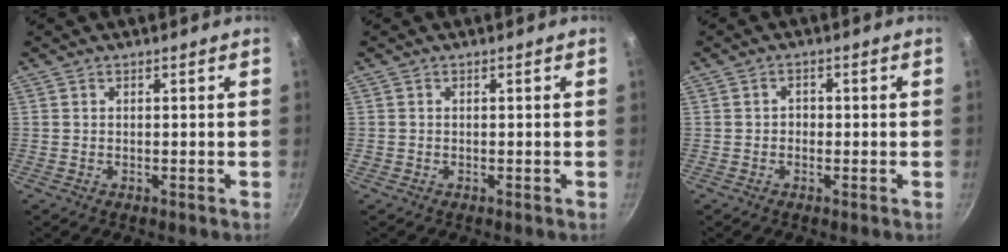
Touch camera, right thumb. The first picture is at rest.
{"total": 0.0}
{"total": 1.6, "force": [-0.2, 1.4, 0.9], "torque": [-0.011, 0.004, -0.006]}